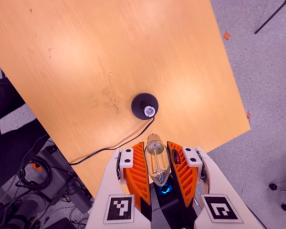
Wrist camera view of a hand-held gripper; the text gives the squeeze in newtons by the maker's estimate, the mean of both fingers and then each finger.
{"total": 12.6, "left": 13.3, "right": 12.0}